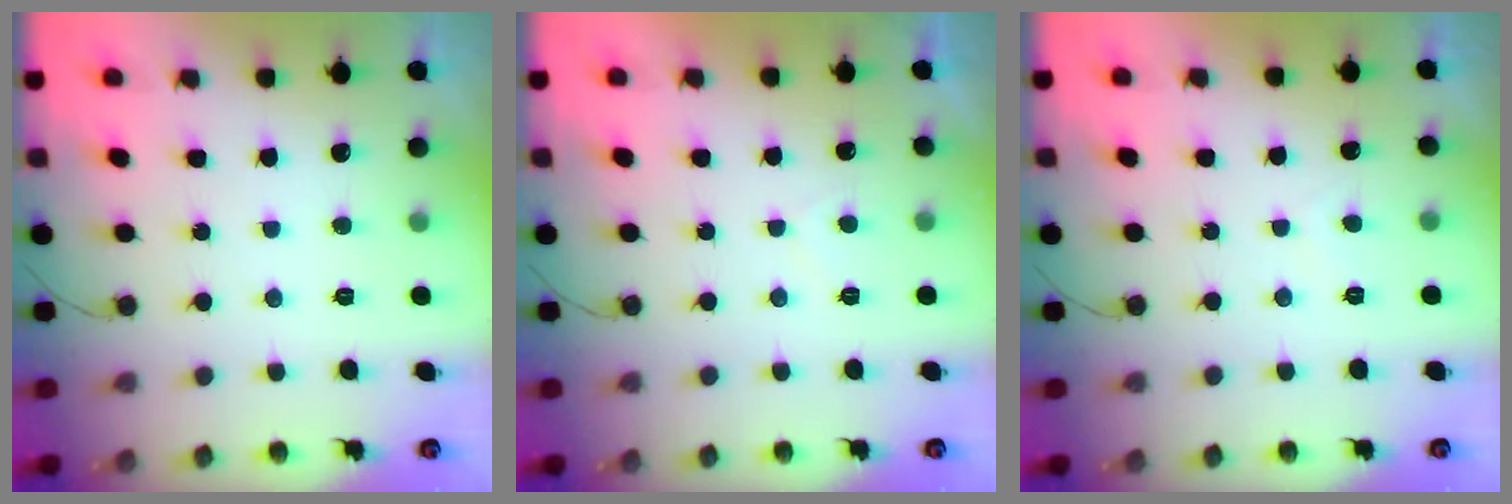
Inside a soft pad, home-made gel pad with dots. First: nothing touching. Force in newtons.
{"total": 1.4, "press": 1.2, "slide": 0.7}
{"total": 0.6, "press": 0.5, "slide": 0.4}